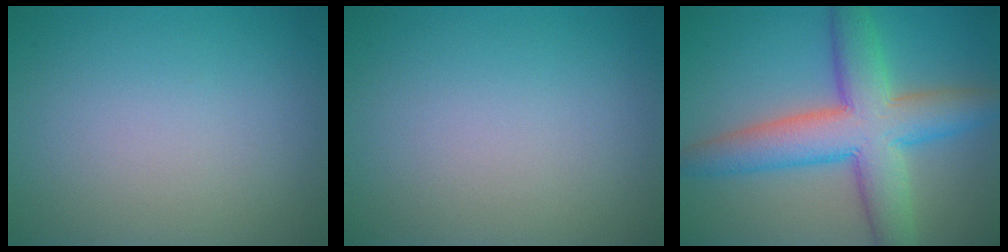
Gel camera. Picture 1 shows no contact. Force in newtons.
{"total": 0.0}
{"total": 8.9, "press": 8.9, "slide": 0.6}